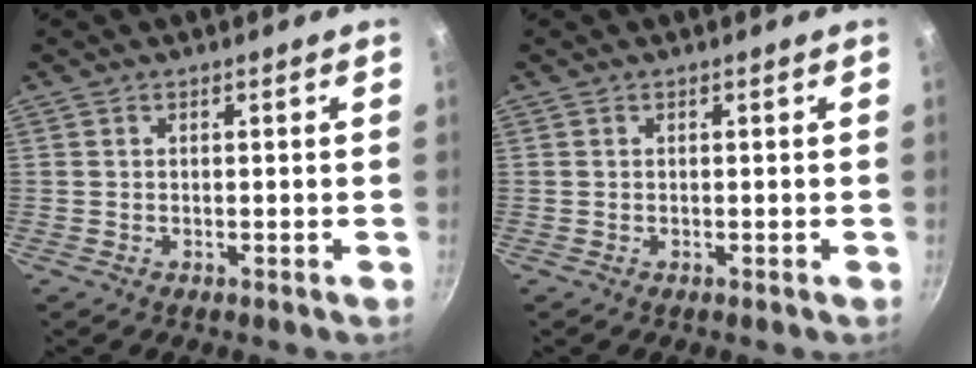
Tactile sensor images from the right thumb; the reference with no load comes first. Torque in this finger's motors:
{"motor_torque": [0.00, 0.00, 0.01, 0.01, 0.00]}